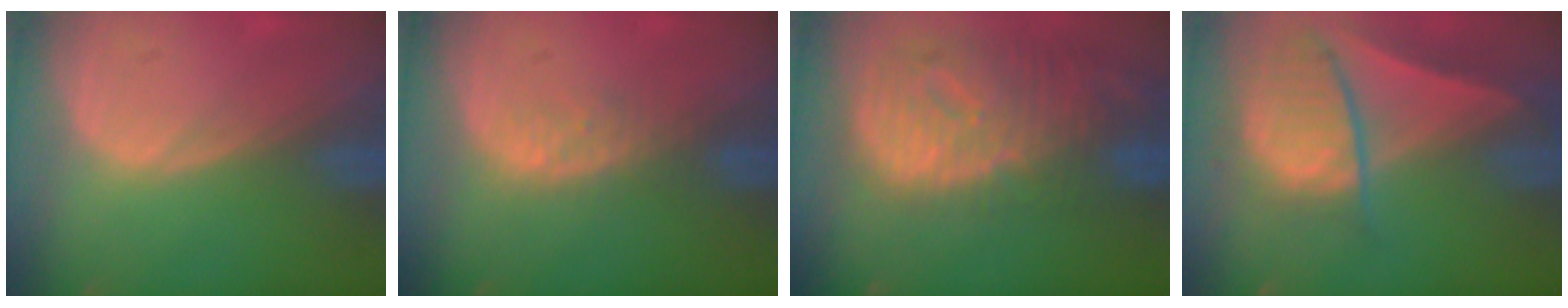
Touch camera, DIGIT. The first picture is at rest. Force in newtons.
{"total": 2.8, "press": 2.8, "slide": 0.3}
{"total": 12.5, "press": 10.8, "slide": 6.4}
{"total": 9.4, "press": 8.1, "slide": 4.7}